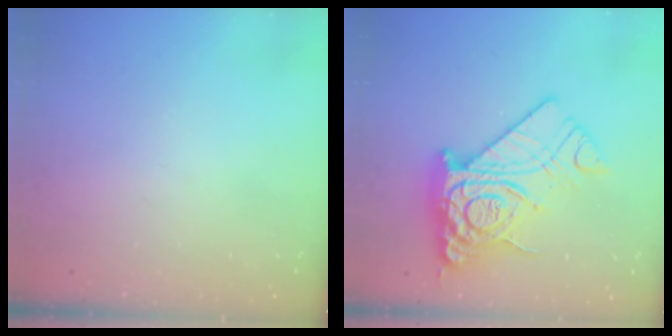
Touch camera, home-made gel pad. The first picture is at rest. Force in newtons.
{"total": 21.4, "press": 21.3, "slide": 2.0}